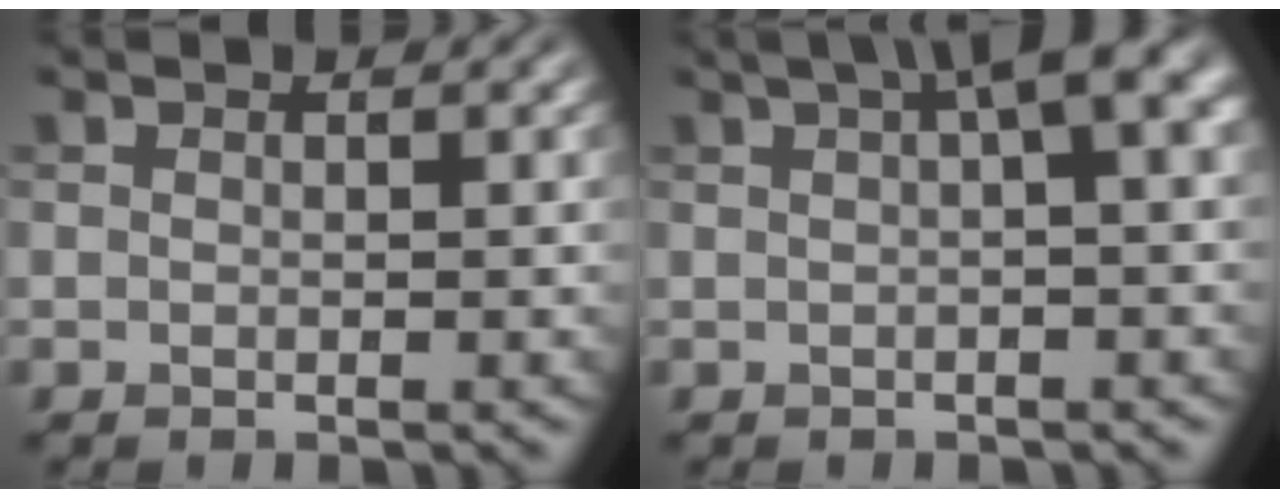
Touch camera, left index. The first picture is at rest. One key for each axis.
{"total": 6.0, "fx": 2.2, "fy": 1.4, "fz": 5.4, "tx": -0.066, "ty": 0.021, "tz": 0.026}